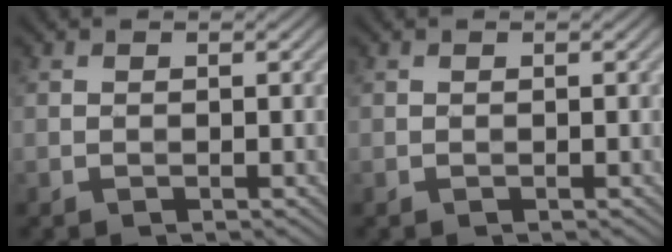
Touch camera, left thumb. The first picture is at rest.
{"total": 0.0}